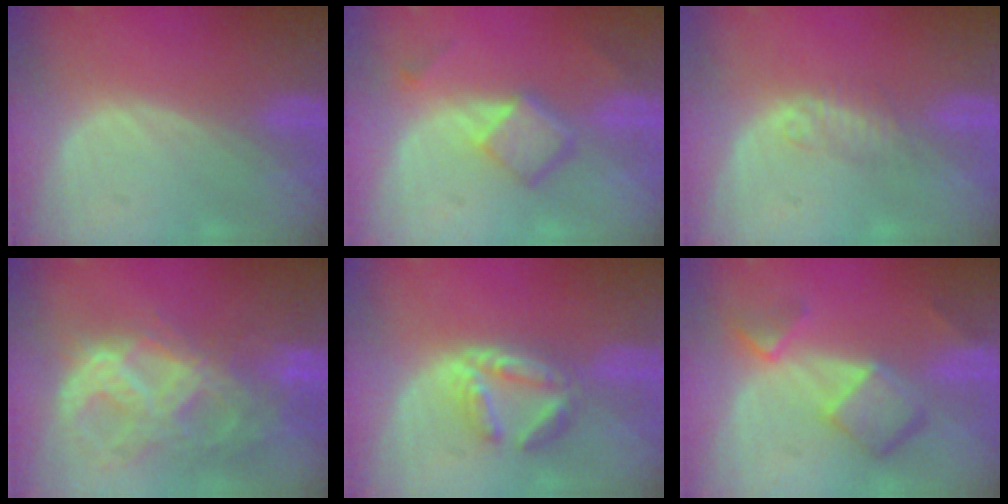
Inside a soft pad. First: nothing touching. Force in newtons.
{"total": 5.0, "press": 4.6, "slide": 1.9}
{"total": 2.2, "press": 1.9, "slide": 1.0}
{"total": 11.4, "press": 9.7, "slide": 6.1}
{"total": 5.3, "press": 5.3, "slide": 0.8}
{"total": 7.3, "press": 6.3, "slide": 3.7}